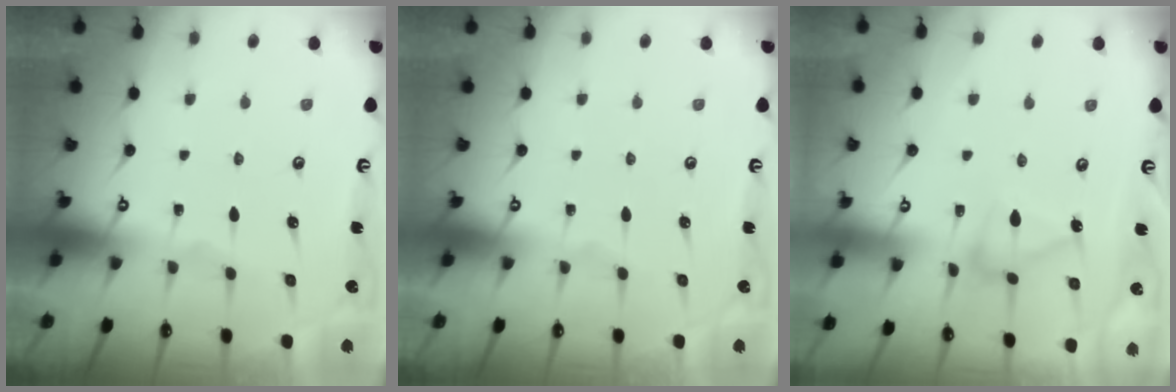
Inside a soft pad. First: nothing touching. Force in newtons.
{"total": 0.0}
{"total": 9.8, "press": 9.8, "slide": 0.5}